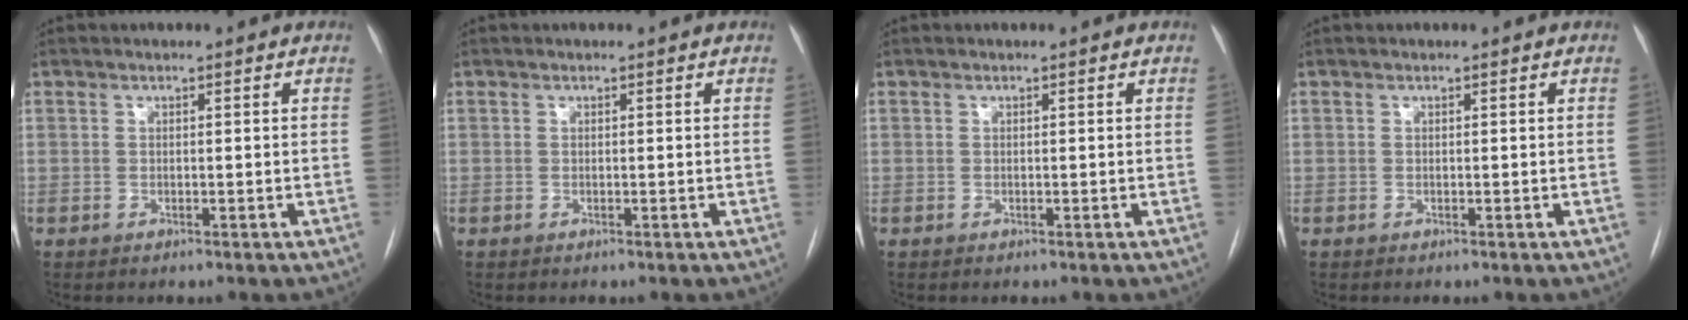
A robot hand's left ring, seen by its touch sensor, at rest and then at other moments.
{"total": 0.0}
{"total": 0.0}
{"total": 0.0}